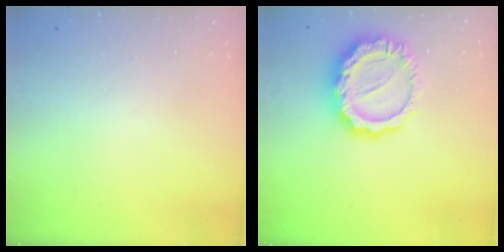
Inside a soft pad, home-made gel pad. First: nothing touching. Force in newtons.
{"total": 15.1, "press": 15.0, "slide": 1.0}